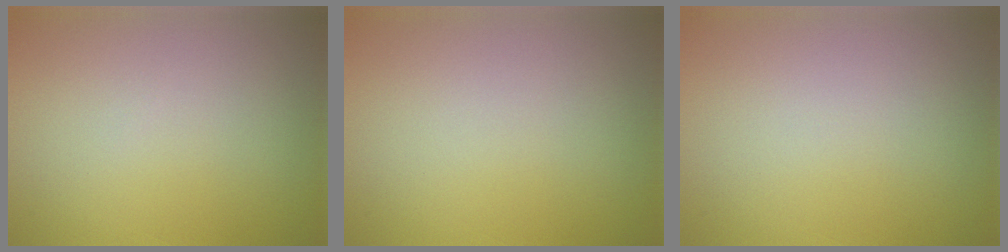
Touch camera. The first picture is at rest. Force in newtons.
{"total": 0.0}
{"total": 0.0}